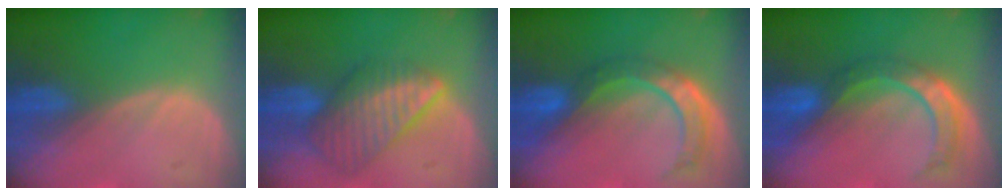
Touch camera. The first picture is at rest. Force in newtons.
{"total": 8.3, "press": 7.5, "slide": 3.6}
{"total": 7.1, "press": 6.8, "slide": 2.0}
{"total": 7.1, "press": 6.8, "slide": 2.0}